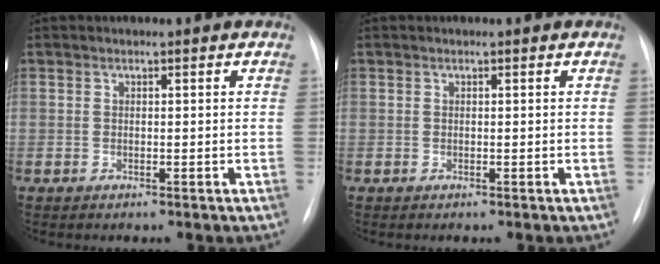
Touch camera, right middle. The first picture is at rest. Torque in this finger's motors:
{"motor_torque": [0.00, 0.00, 0.00, 0.00]}